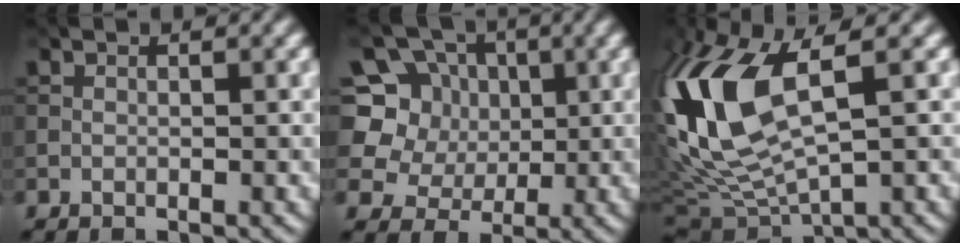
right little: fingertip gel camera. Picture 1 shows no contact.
{"total": 7.3, "force": [1.8, 6.5, 2.9], "torque": [-0.064, 0.018, 0.008]}
{"total": 12.8, "force": [3.2, 5.2, 11.2], "torque": [-0.266, 0.001, 0.066]}